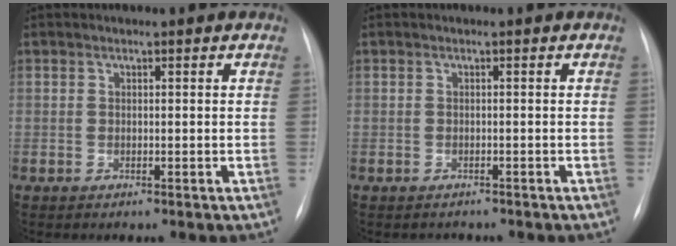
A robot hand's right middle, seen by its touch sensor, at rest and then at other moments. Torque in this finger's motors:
{"motor_torque": [-0.69, -0.12, -0.24, -0.06]}